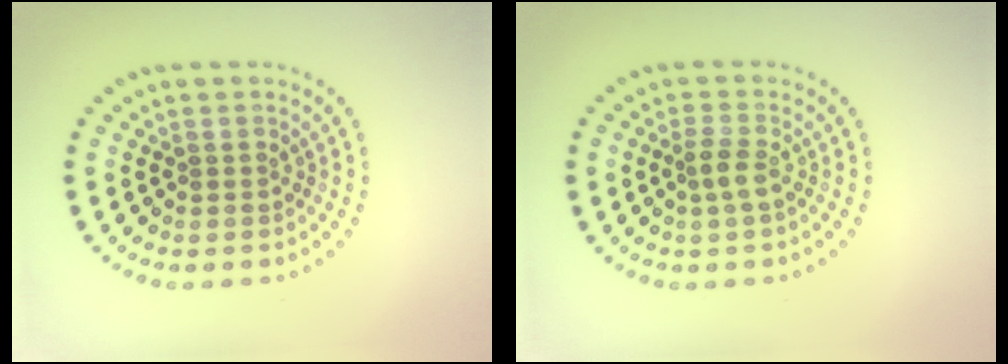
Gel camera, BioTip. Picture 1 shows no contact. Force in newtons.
{"total": 1.8, "press": 1.5, "slide": 1.1}